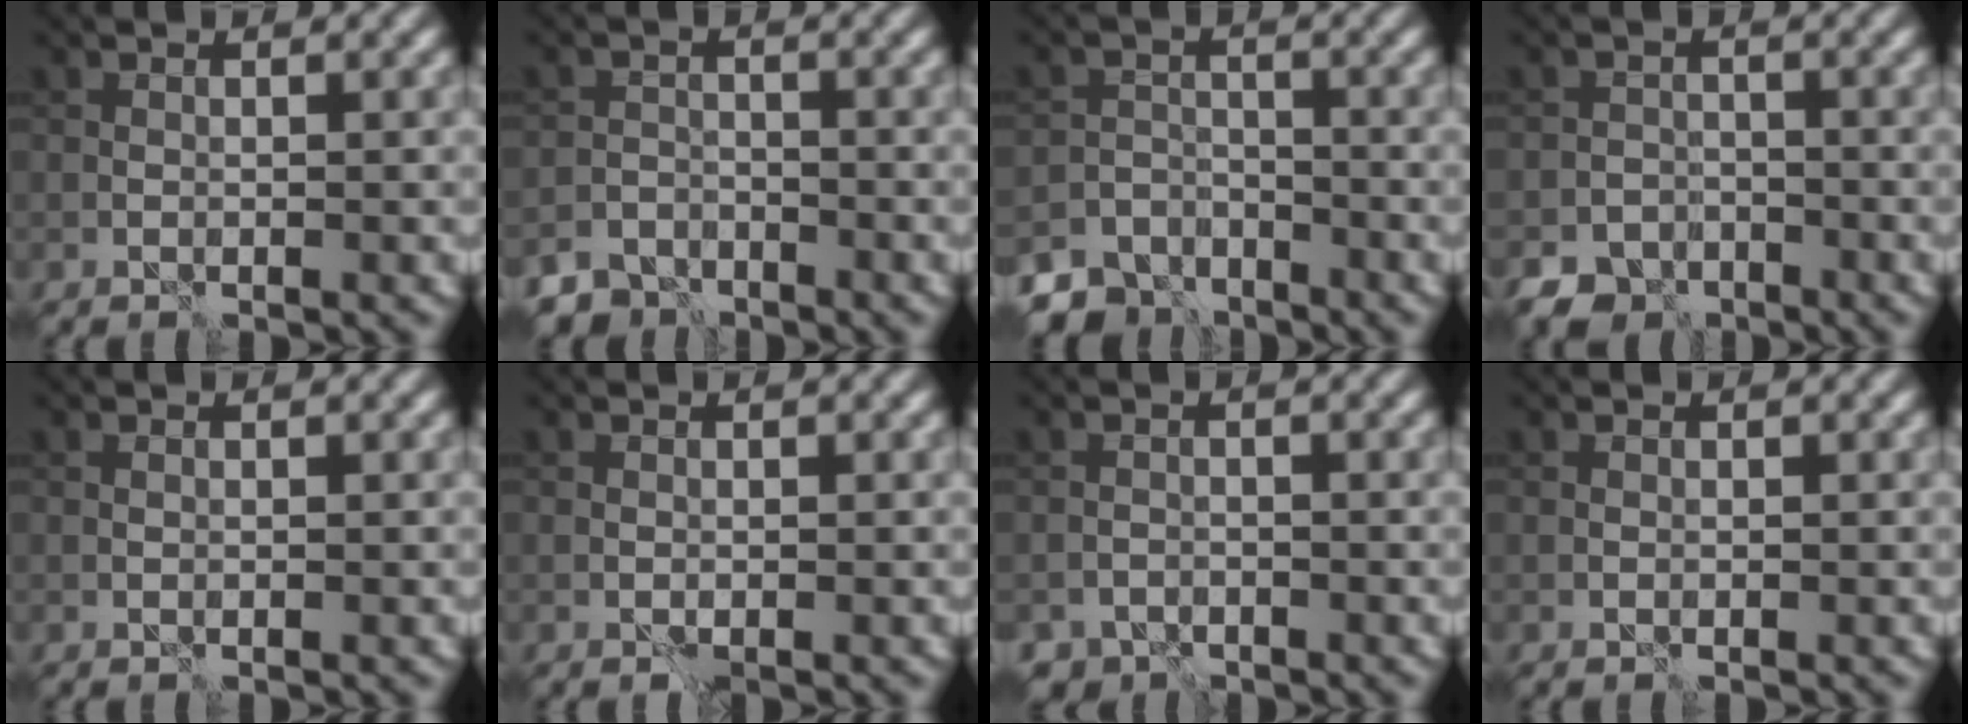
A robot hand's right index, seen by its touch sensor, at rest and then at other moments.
{"total": 3.7, "force": [-3.4, 1.6, 0.1], "torque": [0.011, -0.002, -0.057]}
{"total": 5.5, "force": [-4.7, 2.7, 0.7], "torque": [-0.003, -0.010, -0.077]}
{"total": 5.0, "force": [-3.9, 2.9, 0.7], "torque": [0.009, -0.003, -0.060]}
{"total": 0.0}
{"total": 0.0}
{"total": 2.3, "force": [-2.1, 1.1, 0.0], "torque": [0.004, 0.004, -0.033]}
{"total": 0.0}